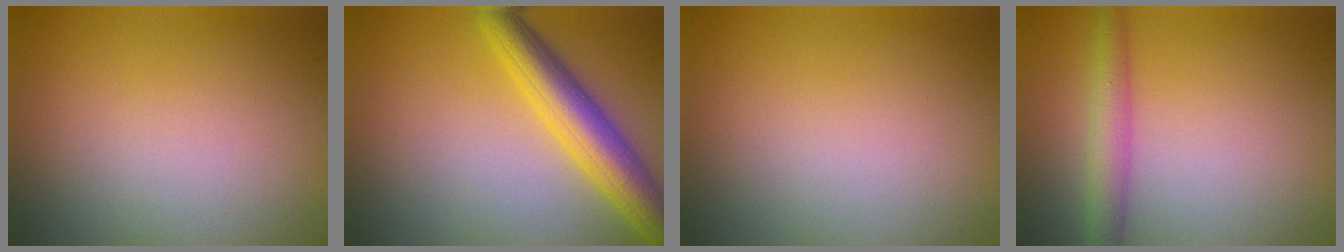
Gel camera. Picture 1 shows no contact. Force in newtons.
{"total": 6.2, "press": 6.2, "slide": 0.3}
{"total": 0.0}
{"total": 3.3, "press": 3.3, "slide": 0.2}